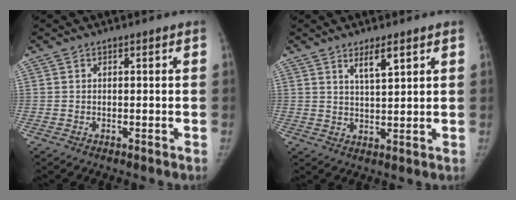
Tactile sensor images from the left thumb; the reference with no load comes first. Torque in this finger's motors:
{"motor_torque": [0.14, 0.20, 0.13, 0.19, 0.01]}